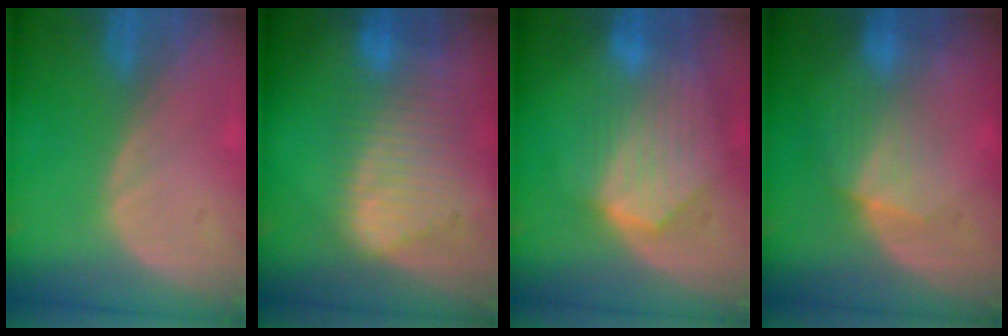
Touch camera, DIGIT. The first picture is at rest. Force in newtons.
{"total": 9.3, "press": 8.1, "slide": 4.4}
{"total": 8.7, "press": 7.9, "slide": 3.7}
{"total": 4.6, "press": 4.4, "slide": 1.1}